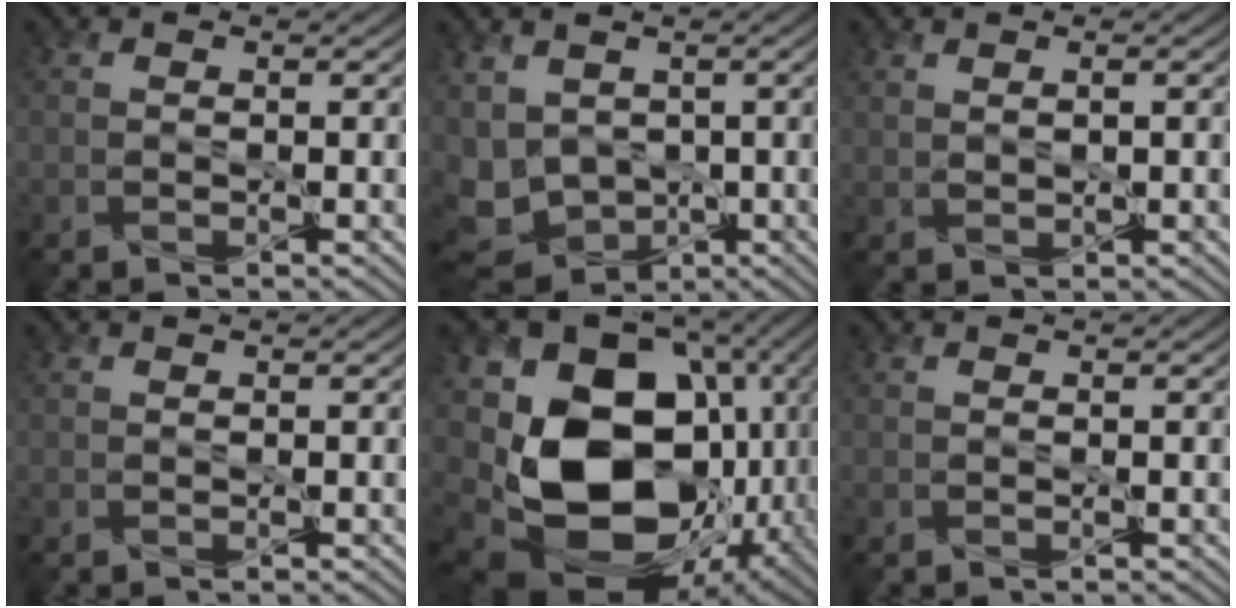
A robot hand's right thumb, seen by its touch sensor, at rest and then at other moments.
{"total": 8.1, "force": [0.4, 6.7, 4.7], "torque": [-0.132, -0.012, 0.019]}
{"total": 1.2, "force": [0.8, 0.5, 0.7], "torque": [-0.020, -0.001, 0.024]}
{"total": 0.0}
{"total": 19.6, "force": [-1.9, 14.6, 13.0], "torque": [-0.278, -0.041, 0.000]}
{"total": 0.0}